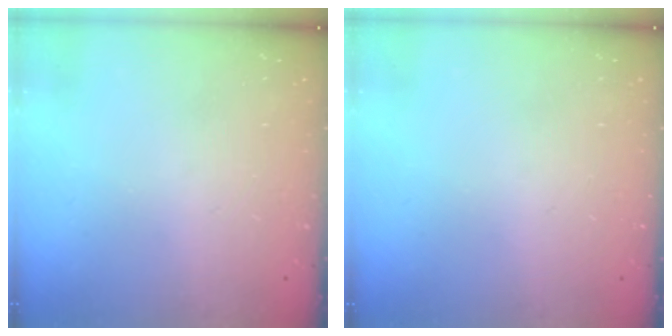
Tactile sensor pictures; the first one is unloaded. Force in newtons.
{"total": 0.0}